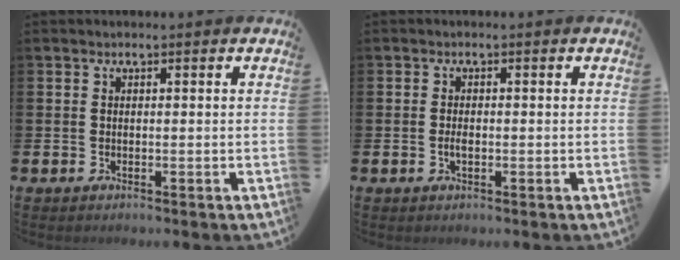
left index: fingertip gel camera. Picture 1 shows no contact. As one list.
[{"total": 1.4, "force": [-0.3, 0.6, 1.2], "torque": [-0.019, 0.000, -0.007]}]